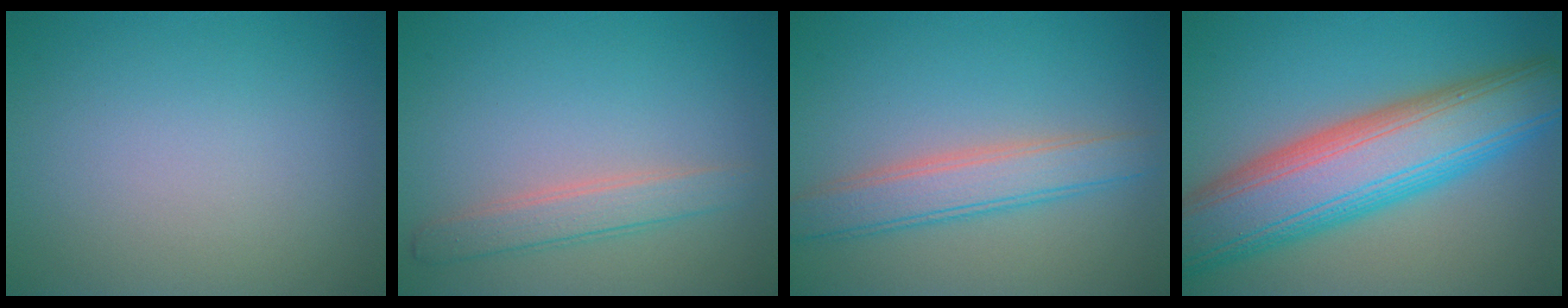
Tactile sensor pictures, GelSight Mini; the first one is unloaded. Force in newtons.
{"total": 2.5, "press": 2.4, "slide": 0.1}
{"total": 4.1, "press": 4.1, "slide": 0.1}
{"total": 11.8, "press": 11.8, "slide": 0.4}